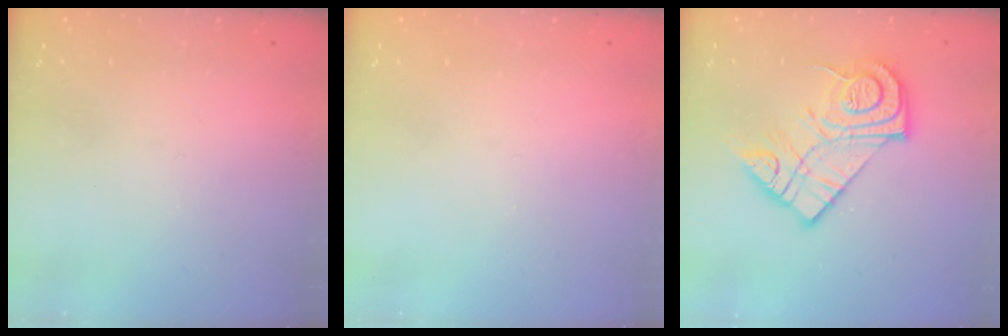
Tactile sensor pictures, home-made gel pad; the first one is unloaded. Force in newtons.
{"total": 0.0}
{"total": 16.1, "press": 16.1, "slide": 1.5}